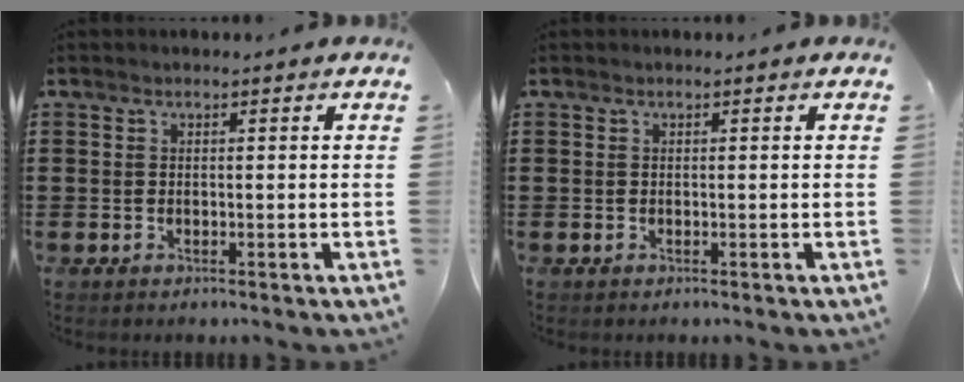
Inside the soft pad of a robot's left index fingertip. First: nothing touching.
{"total": 0.0}